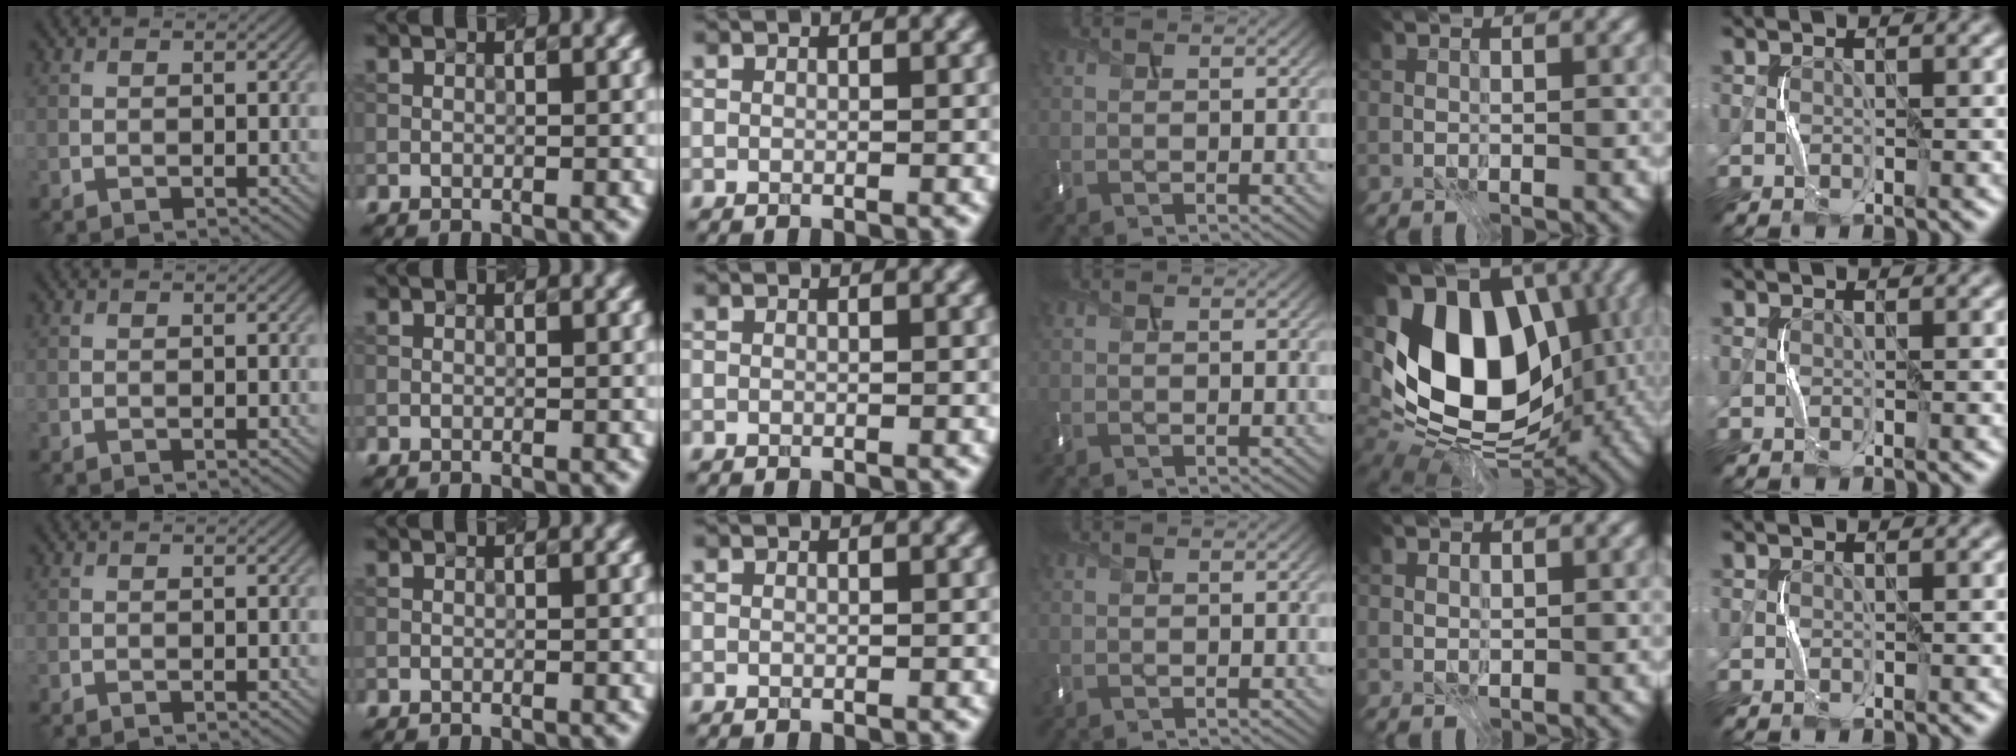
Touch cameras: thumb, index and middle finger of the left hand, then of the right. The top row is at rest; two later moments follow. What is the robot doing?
{"motion": "press", "object": "mouse"}